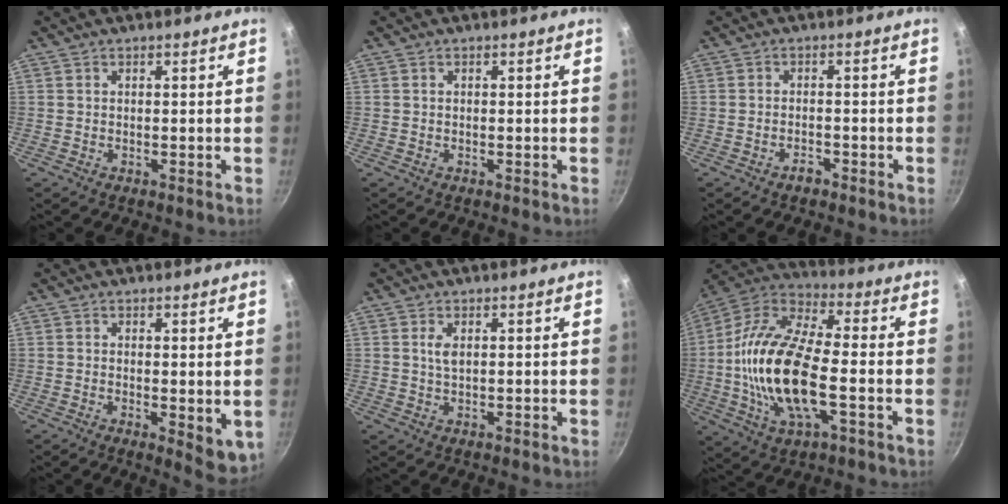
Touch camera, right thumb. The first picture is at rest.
{"total": 0.0}
{"total": 1.9, "force": [-1.5, 0.8, 0.9], "torque": [-0.010, 0.016, -0.022]}
{"total": 5.9, "force": [-0.2, 2.6, 5.3], "torque": [-0.067, -0.014, 0.001]}
{"total": 2.3, "force": [0.7, 1.1, 1.8], "torque": [-0.035, -0.003, 0.015]}
{"total": 20.9, "force": [-3.1, 8.8, 18.7], "torque": [-0.365, 0.027, -0.075]}